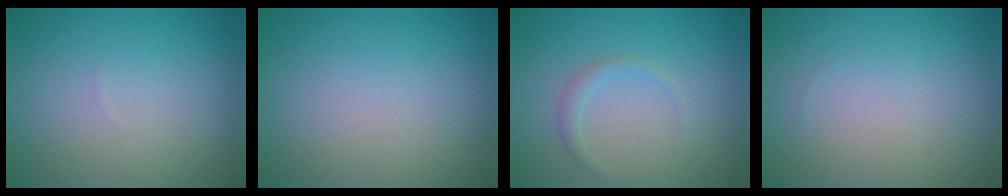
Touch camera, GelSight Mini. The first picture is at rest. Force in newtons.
{"total": 0.0}
{"total": 1.2, "press": 1.2, "slide": 0.0}
{"total": 0.0}